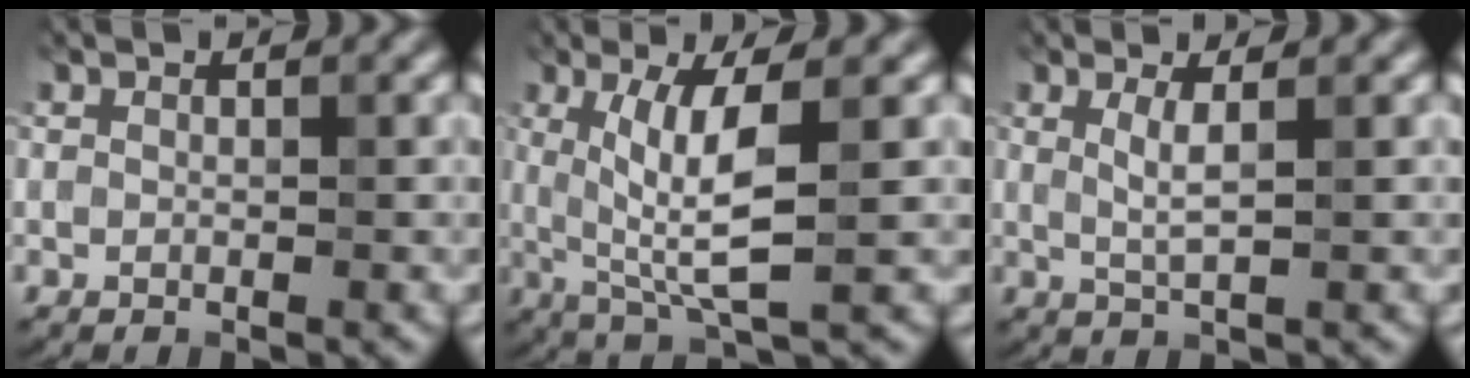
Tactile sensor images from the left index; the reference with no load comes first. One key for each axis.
{"total": 5.9, "fx": 0.6, "fy": 1.0, "fz": 5.8, "tx": -0.110, "ty": -0.004, "tz": 0.015}
{"total": 2.1, "fx": 0.6, "fy": 0.3, "fz": 2.0, "tx": -0.037, "ty": -0.002, "tz": 0.010}